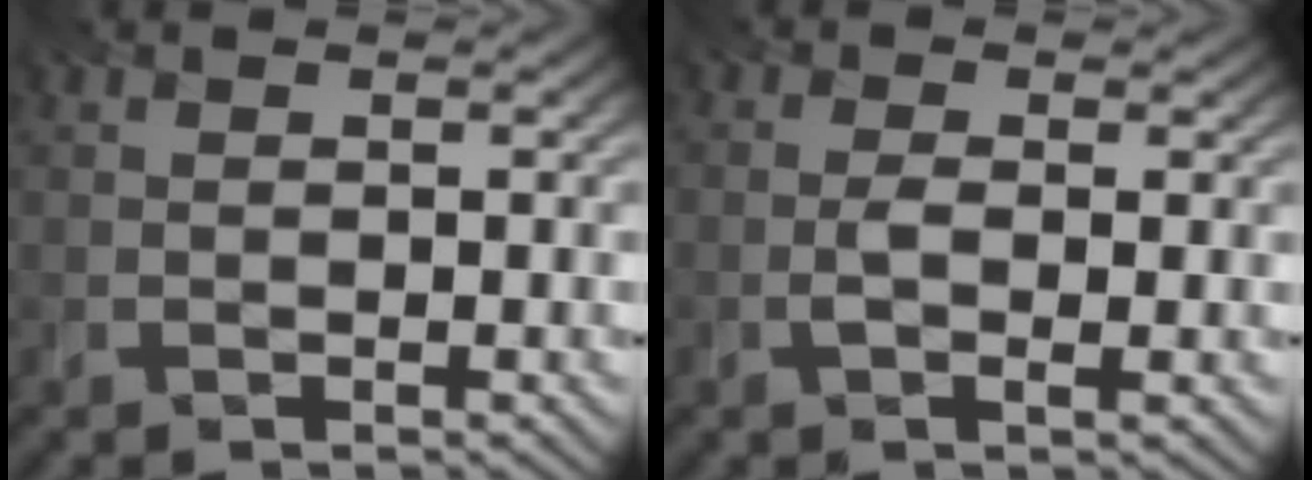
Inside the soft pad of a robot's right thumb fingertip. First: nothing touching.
{"total": 1.8, "force": [-0.3, 0.8, 1.6], "torque": [-0.040, -0.001, -0.009]}